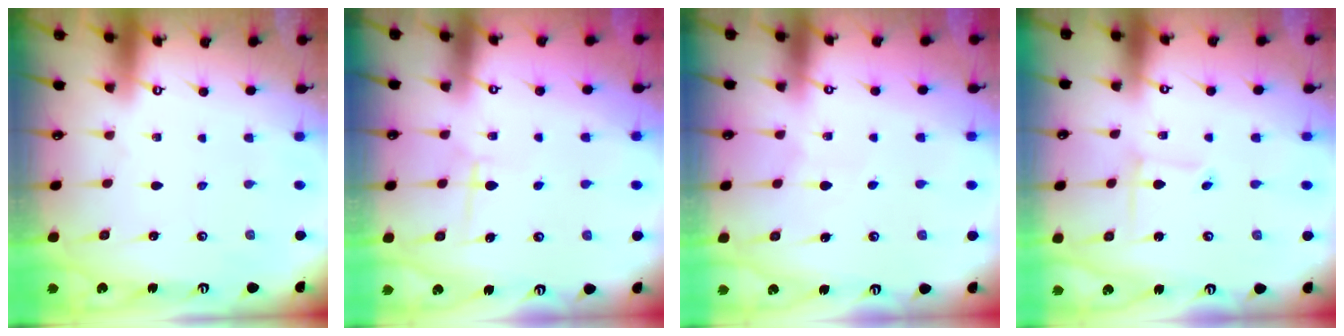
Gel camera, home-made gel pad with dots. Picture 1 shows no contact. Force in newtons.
{"total": 6.6, "press": 6.5, "slide": 0.9}
{"total": 5.7, "press": 5.6, "slide": 0.8}
{"total": 2.8, "press": 2.8, "slide": 0.3}